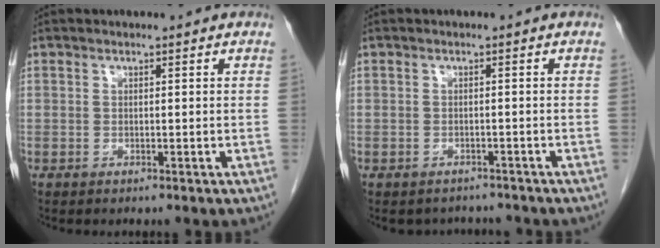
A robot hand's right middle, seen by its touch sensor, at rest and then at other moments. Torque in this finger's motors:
{"motor_torque": [-0.18, 0.19, 0.00, 0.00]}